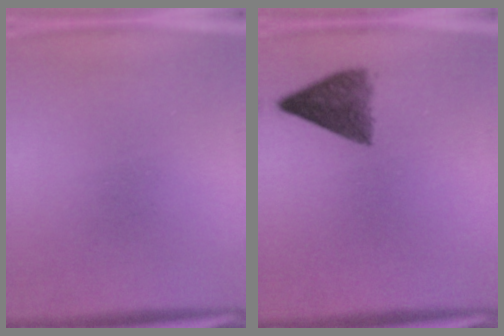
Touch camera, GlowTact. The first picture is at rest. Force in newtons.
{"total": 6.5}